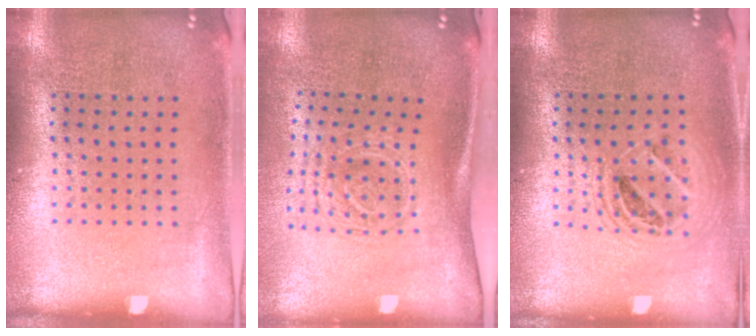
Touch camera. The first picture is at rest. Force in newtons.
{"total": 1.7, "press": 1.2, "slide": 1.2}
{"total": 1.5, "press": 1.3, "slide": 0.7}